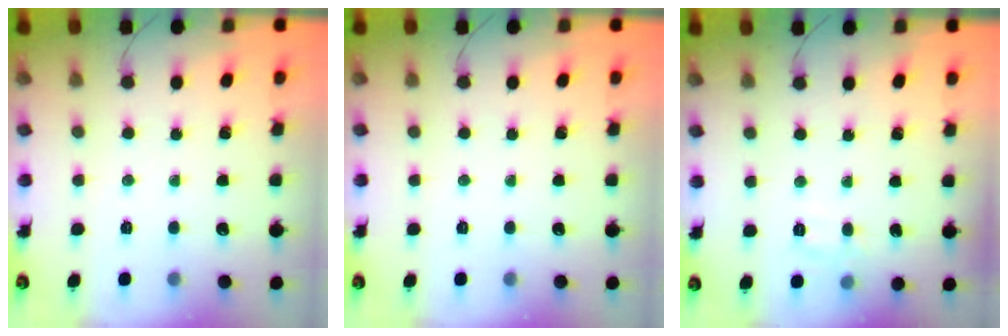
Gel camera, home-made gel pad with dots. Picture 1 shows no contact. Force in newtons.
{"total": 0.0}
{"total": 6.0, "press": 5.8, "slide": 1.5}